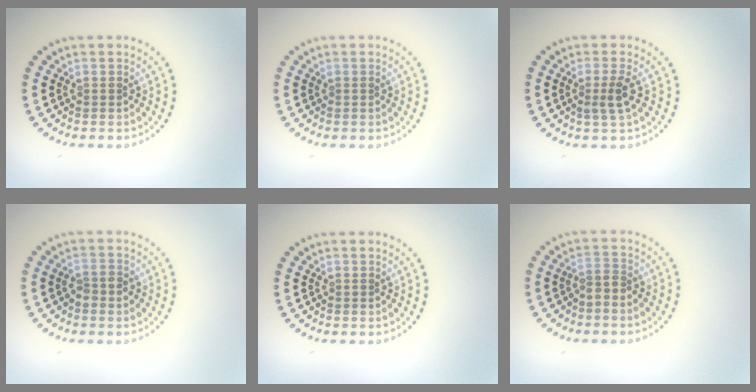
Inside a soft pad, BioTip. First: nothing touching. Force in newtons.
{"total": 0.0}
{"total": 1.9, "press": 1.5, "slide": 1.1}
{"total": 1.4, "press": 1.2, "slide": 0.5}
{"total": 0.0}
{"total": 1.2, "press": 0.7, "slide": 0.9}